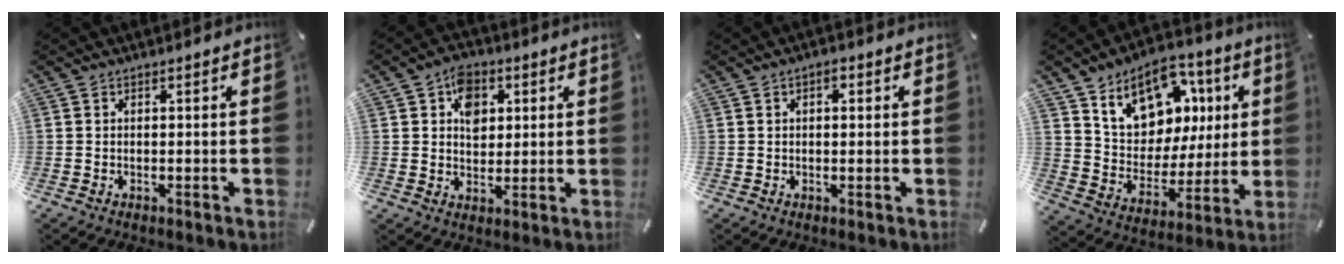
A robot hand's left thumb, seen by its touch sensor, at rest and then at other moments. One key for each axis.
{"total": 7.4, "fx": 2.1, "fy": 5.8, "fz": 4.1, "tx": -0.051, "ty": -0.001, "tz": 0.033}
{"total": 2.0, "fx": 0.6, "fy": 1.2, "fz": 1.5, "tx": -0.024, "ty": 0.005, "tz": 0.007}
{"total": 14.5, "fx": 8.1, "fy": 10.7, "fz": 5.4, "tx": -0.092, "ty": -0.056, "tz": 0.153}